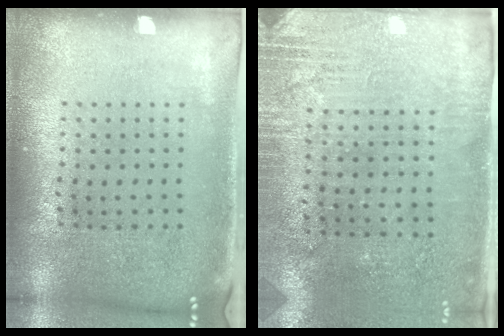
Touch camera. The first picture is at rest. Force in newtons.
{"total": 2.9, "press": 2.8, "slide": 0.9}